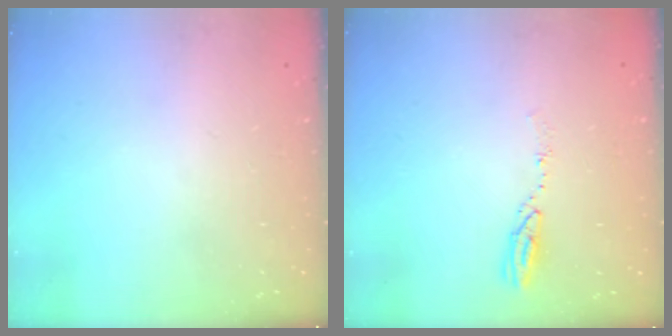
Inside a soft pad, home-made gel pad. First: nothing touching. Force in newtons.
{"total": 4.3, "press": 4.3, "slide": 0.4}